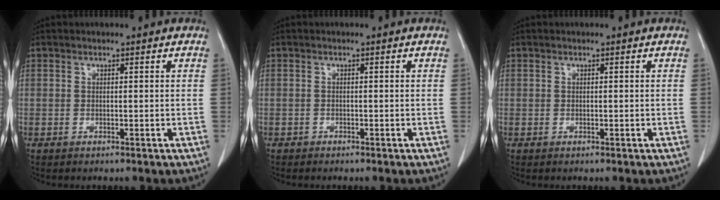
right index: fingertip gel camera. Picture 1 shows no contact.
{"total": 0.5, "force": [-0.4, 0.3, 0.0], "torque": [-0.008, 0.001, -0.011]}
{"total": 0.0}